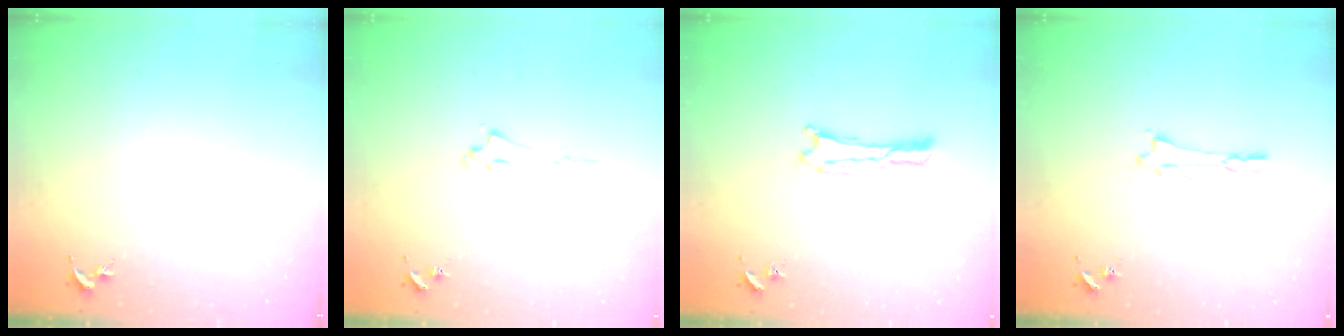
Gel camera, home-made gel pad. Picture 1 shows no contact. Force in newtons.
{"total": 1.9, "press": 1.8, "slide": 0.4}
{"total": 1.9, "press": 1.9, "slide": 0.1}
{"total": 0.8, "press": 0.8, "slide": 0.1}